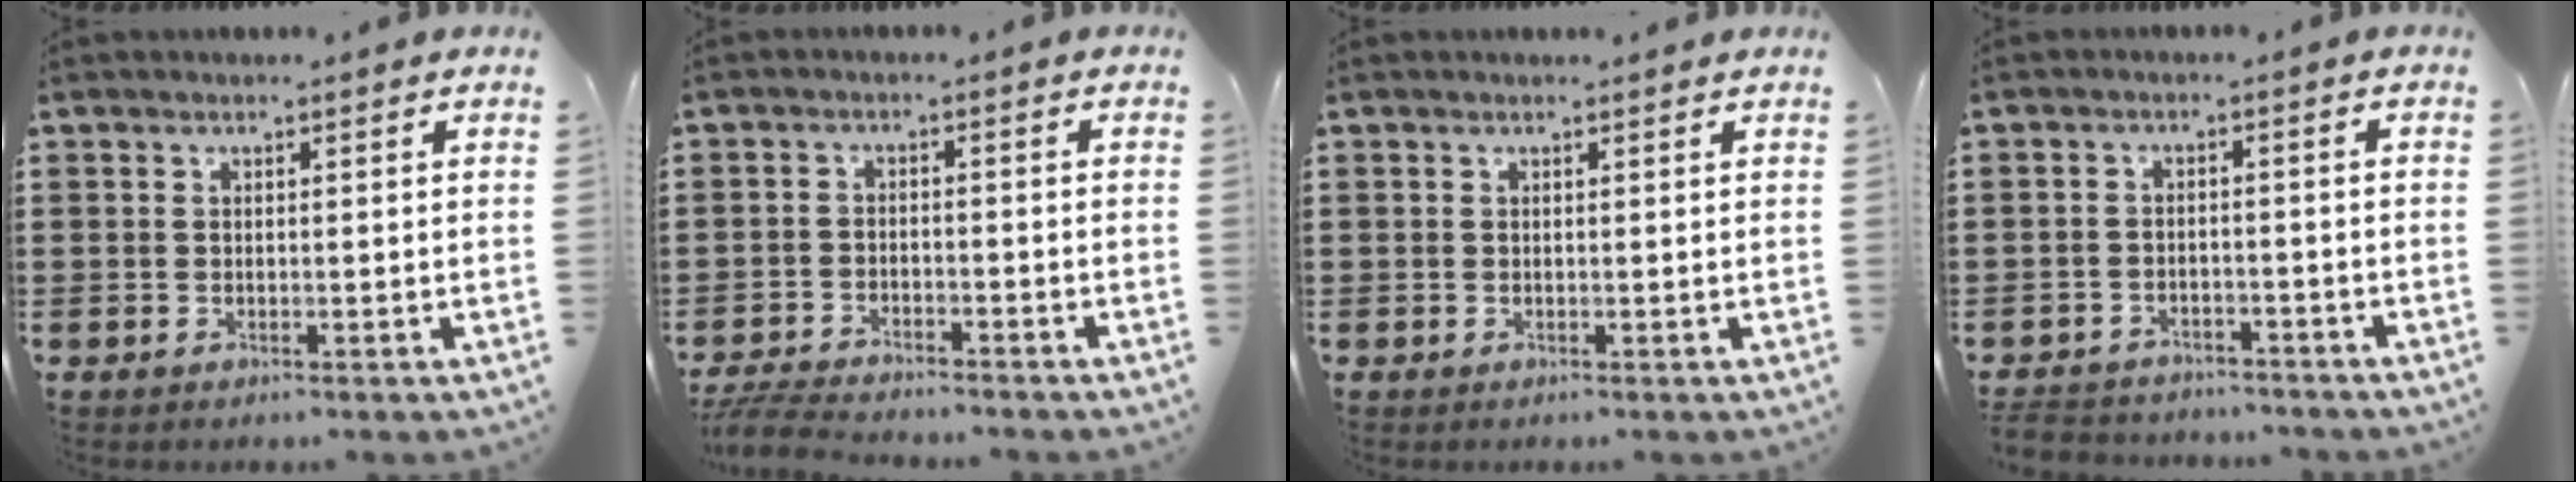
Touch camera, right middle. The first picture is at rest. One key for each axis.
{"total": 4.6, "fx": -4.5, "fy": 0.3, "fz": 0.9, "tx": -0.026, "ty": 0.000, "tz": -0.092}
{"total": 0.0}
{"total": 3.3, "fx": -3.2, "fy": 0.6, "fz": -0.2, "tx": -0.010, "ty": -0.005, "tz": -0.071}